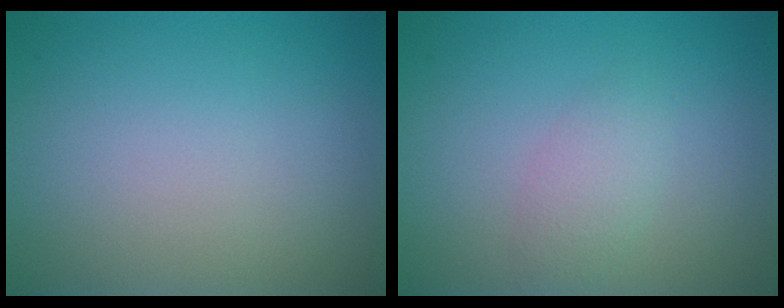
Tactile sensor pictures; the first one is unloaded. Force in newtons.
{"total": 1.9, "press": 1.9, "slide": 0.1}